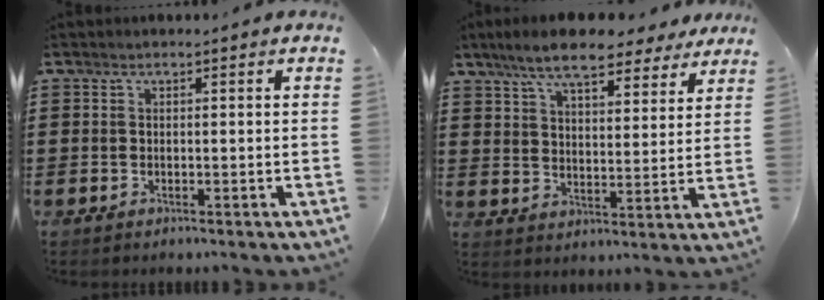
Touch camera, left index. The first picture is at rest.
{"total": 8.9, "force": [7.6, 1.8, 4.3], "torque": [-0.101, -0.015, 0.137]}